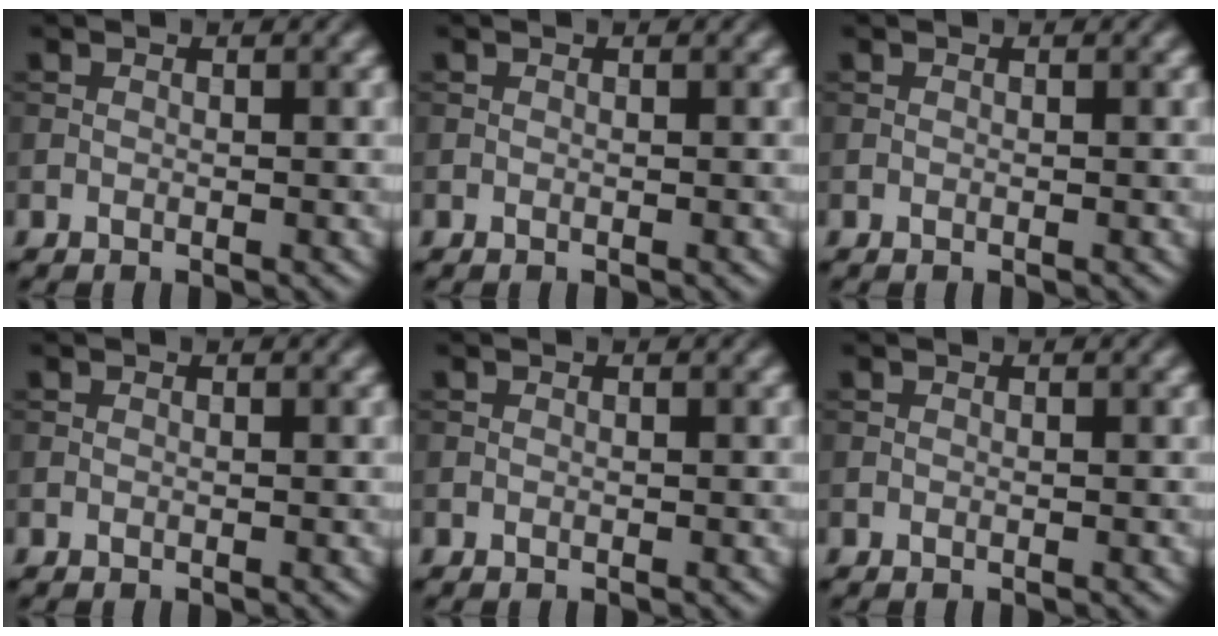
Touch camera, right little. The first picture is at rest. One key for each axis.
{"total": 0.0}
{"total": 0.0}
{"total": 0.0}
{"total": 0.0}
{"total": 0.0}